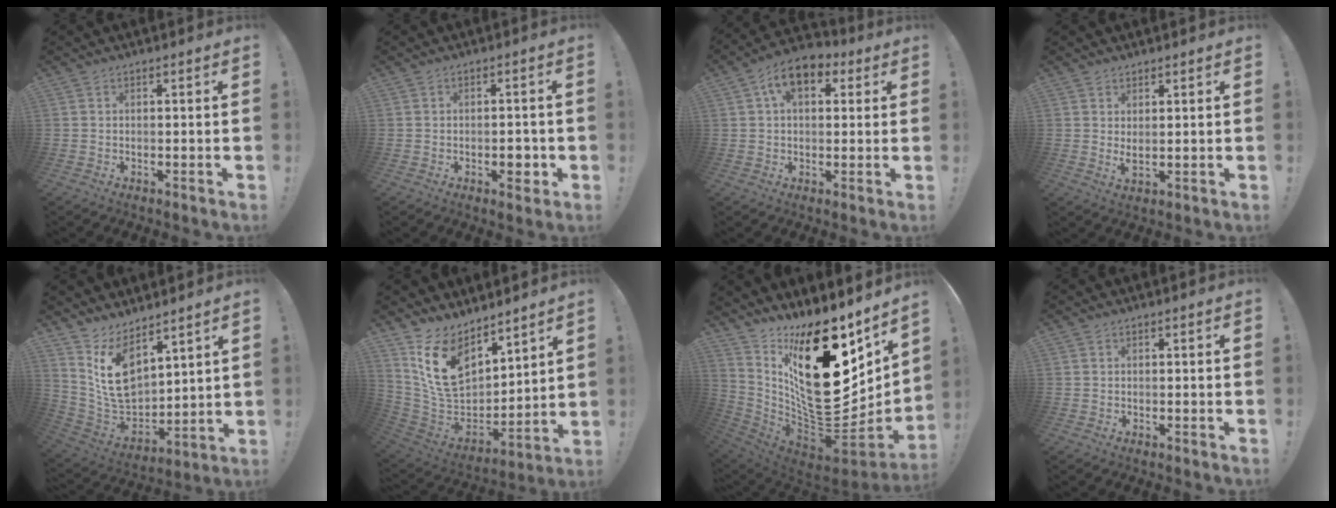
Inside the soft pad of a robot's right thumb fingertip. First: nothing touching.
{"total": 3.6, "force": [-1.2, 2.2, 2.6], "torque": [-0.030, 0.005, -0.022]}
{"total": 10.1, "force": [4.2, 5.9, 7.1], "torque": [-0.116, 0.002, 0.076]}
{"total": 2.8, "force": [1.9, 0.9, 1.9], "torque": [-0.025, -0.017, 0.032]}
{"total": 13.6, "force": [6.6, 8.8, 8.0], "torque": [-0.156, -0.057, 0.130]}
{"total": 15.4, "force": [8.9, 9.5, 8.3], "torque": [-0.143, -0.060, 0.177]}
{"total": 31.4, "force": [7.3, 16.0, 26.1], "torque": [-0.427, -0.075, 0.150]}
{"total": 0.0}